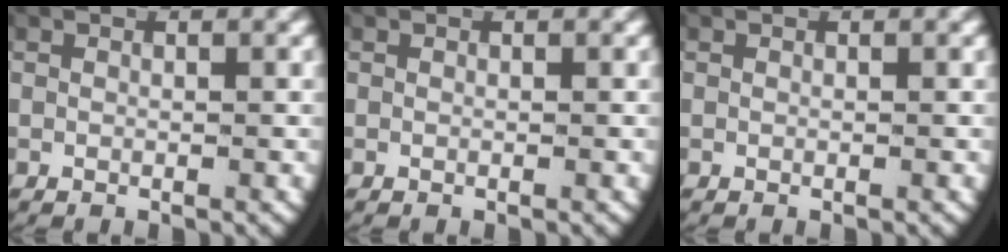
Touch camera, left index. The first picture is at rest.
{"total": 0.0}
{"total": 0.0}